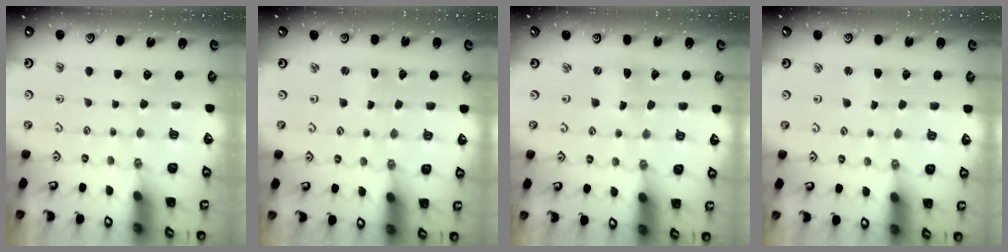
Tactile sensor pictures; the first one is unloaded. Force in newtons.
{"total": 1.2, "press": 1.2, "slide": 0.2}
{"total": 2.0, "press": 2.0, "slide": 0.1}
{"total": 2.0, "press": 2.0, "slide": 0.3}